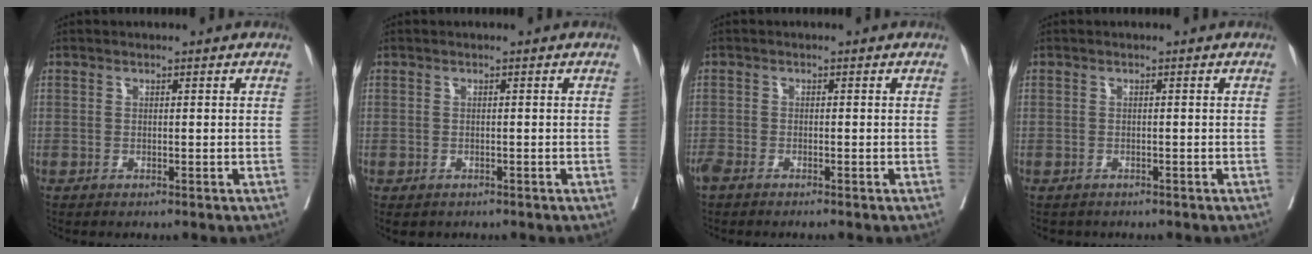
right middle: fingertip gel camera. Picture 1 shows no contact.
{"total": 1.5, "force": [-1.0, 1.0, 0.4], "torque": [-0.009, -0.001, -0.010]}
{"total": 2.8, "force": [-2.3, 0.5, 1.4], "torque": [-0.030, -0.007, -0.042]}
{"total": 1.6, "force": [-1.3, 0.9, 0.1], "torque": [-0.011, -0.002, -0.019]}